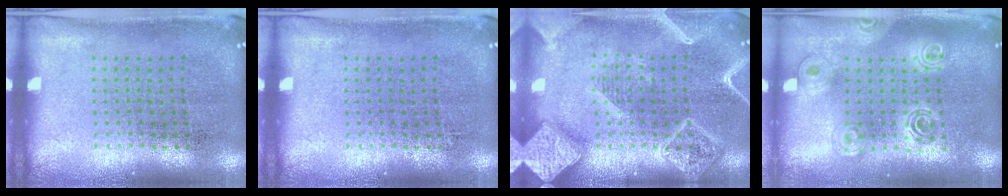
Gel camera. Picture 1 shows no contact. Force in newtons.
{"total": 0.0}
{"total": 4.1, "press": 4.1, "slide": 0.5}
{"total": 1.5, "press": 1.4, "slide": 0.7}